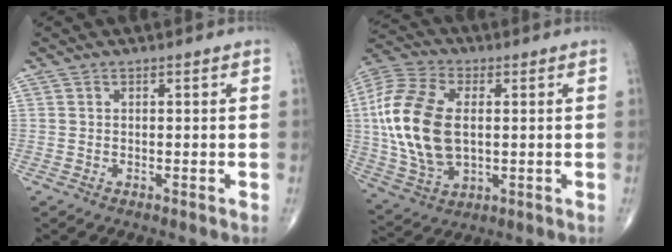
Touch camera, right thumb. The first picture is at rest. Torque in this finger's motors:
{"motor_torque": [-0.52, 1.34, 1.15, 0.57, 0.56]}